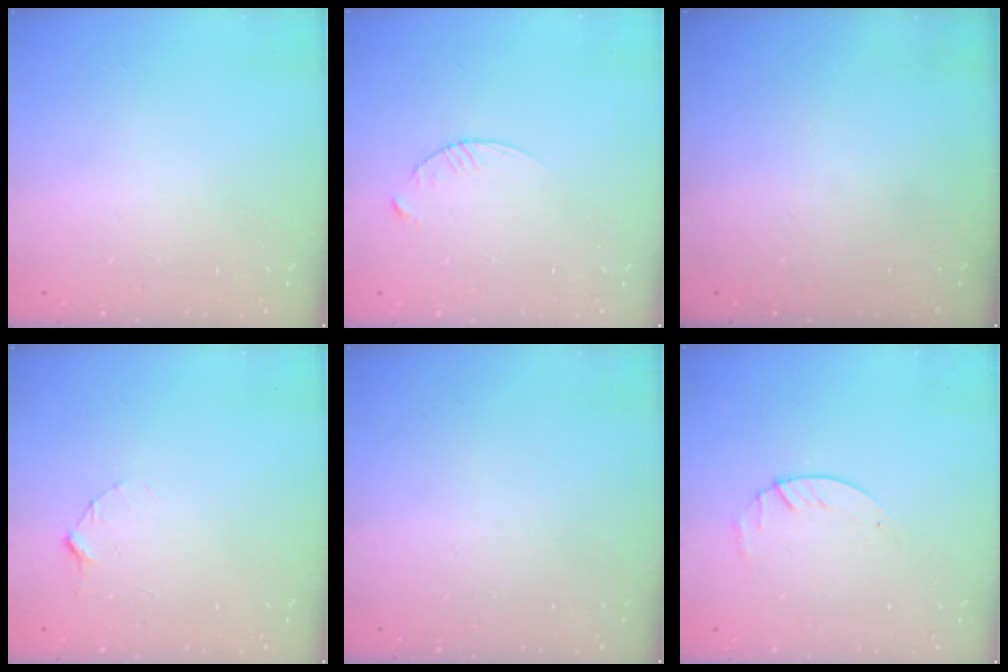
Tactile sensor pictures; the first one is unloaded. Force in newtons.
{"total": 3.6, "press": 3.5, "slide": 0.4}
{"total": 0.0}
{"total": 2.9, "press": 2.9, "slide": 0.3}
{"total": 0.0}
{"total": 2.9, "press": 2.9, "slide": 0.4}